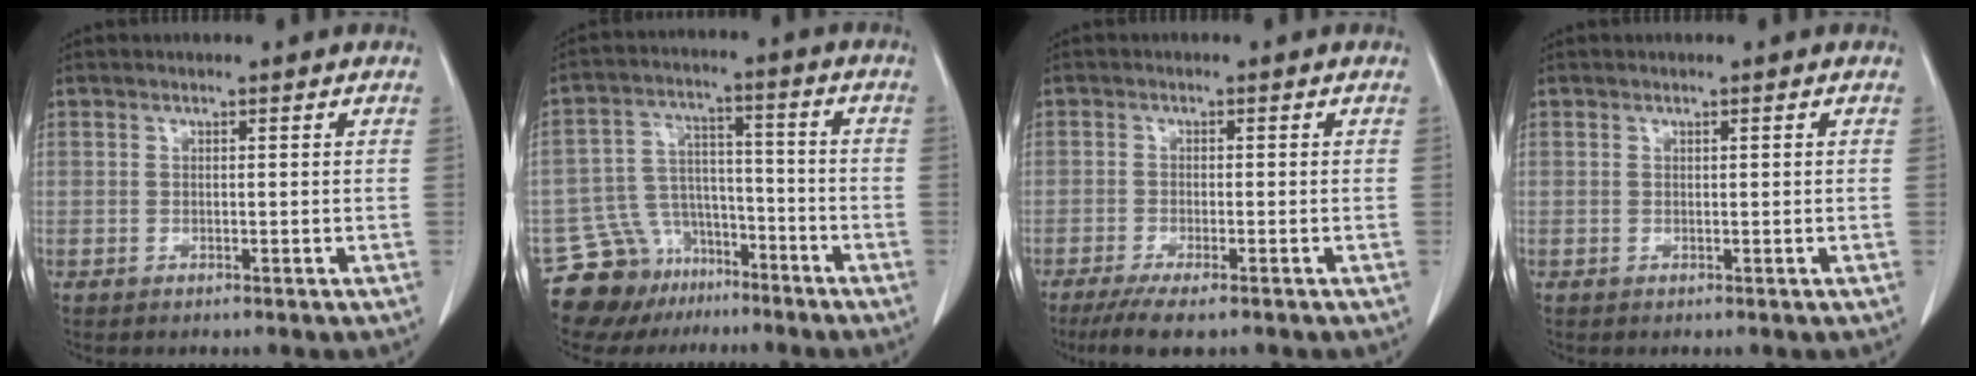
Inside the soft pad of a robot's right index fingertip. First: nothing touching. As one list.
[{"total": 11.6, "force": [-8.8, 7.2, 2.2], "torque": [-0.041, 0.047, -0.142]}, {"total": 6.2, "force": [-4.5, 0.7, 4.2], "torque": [-0.069, -0.016, -0.071]}, {"total": 0.0}]